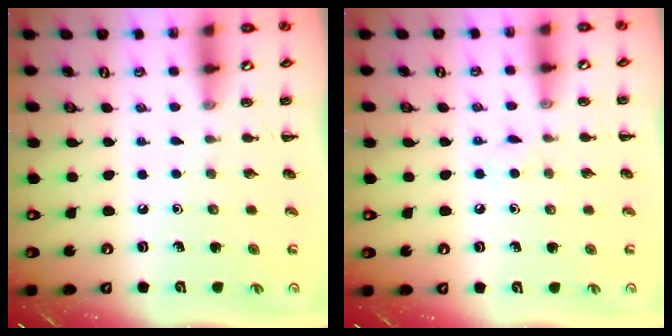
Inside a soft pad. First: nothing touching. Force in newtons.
{"total": 2.9, "press": 2.8, "slide": 0.9}